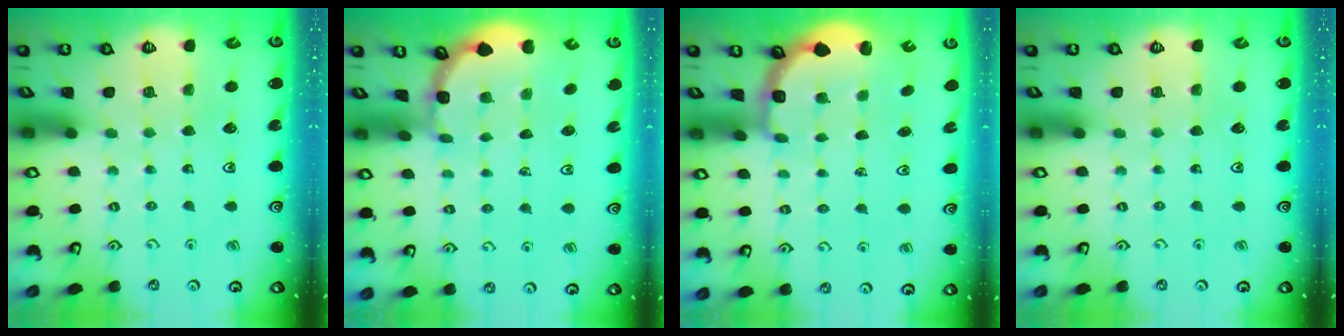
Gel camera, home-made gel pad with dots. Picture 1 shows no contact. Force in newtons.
{"total": 1.5, "press": 1.5, "slide": 0.1}
{"total": 2.9, "press": 2.3, "slide": 1.7}
{"total": 0.0}